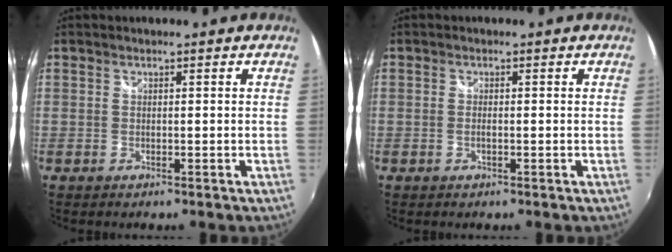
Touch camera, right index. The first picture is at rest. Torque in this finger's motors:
{"motor_torque": [-0.25, 0.04, 0.04, 0.00]}